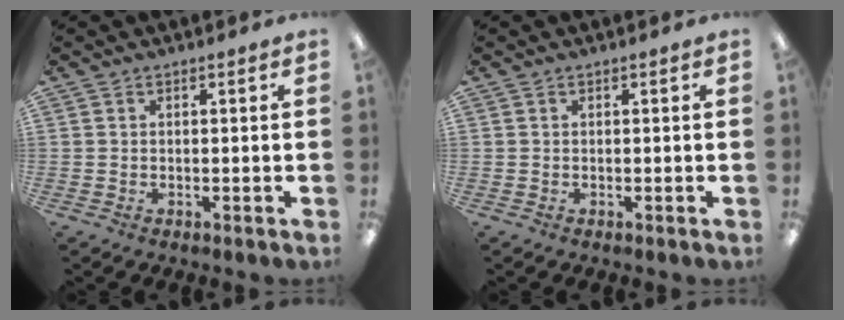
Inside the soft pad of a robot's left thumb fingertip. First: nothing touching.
{"total": 0.0}